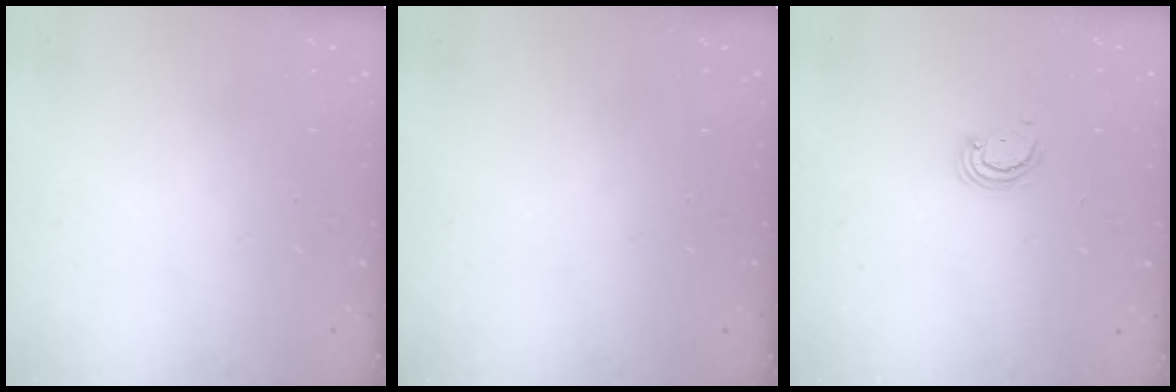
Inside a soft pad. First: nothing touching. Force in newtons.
{"total": 0.0}
{"total": 3.2, "press": 3.1, "slide": 0.3}